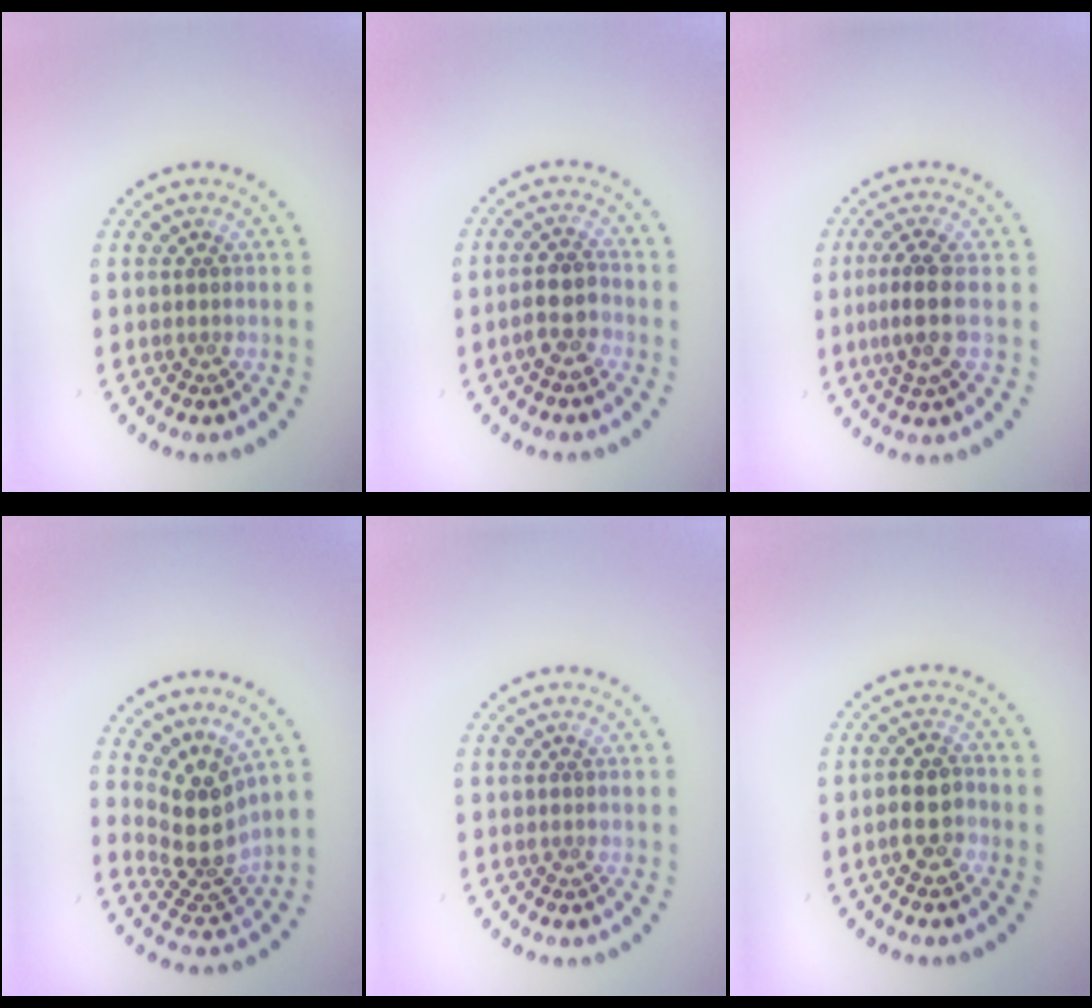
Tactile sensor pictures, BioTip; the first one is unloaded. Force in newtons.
{"total": 2.8, "press": 2.6, "slide": 0.8}
{"total": 3.3, "press": 2.9, "slide": 1.6}
{"total": 4.4, "press": 3.4, "slide": 2.8}
{"total": 0.0}
{"total": 2.7, "press": 2.6, "slide": 0.7}